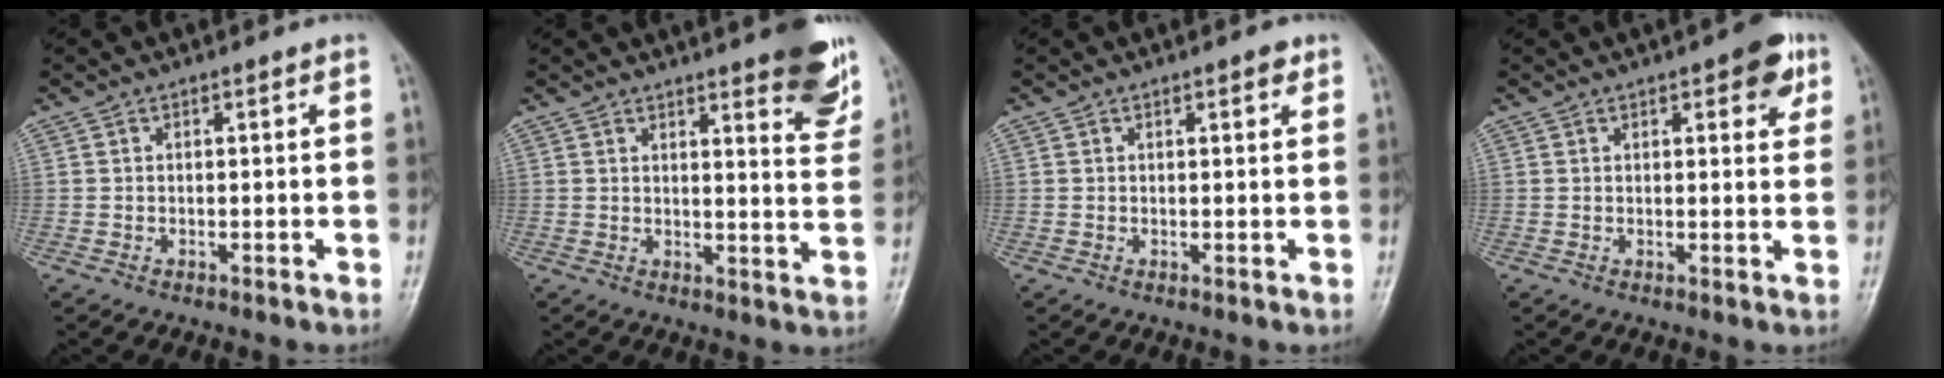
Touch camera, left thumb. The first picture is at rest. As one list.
[{"total": 11.3, "force": [7.4, 2.9, 8.1], "torque": [-0.072, -0.041, 0.086]}, {"total": 1.7, "force": [1.0, 0.6, 1.2], "torque": [-0.012, -0.003, 0.011]}, {"total": 5.9, "force": [3.0, 2.4, 4.5], "torque": [-0.036, -0.008, 0.029]}]